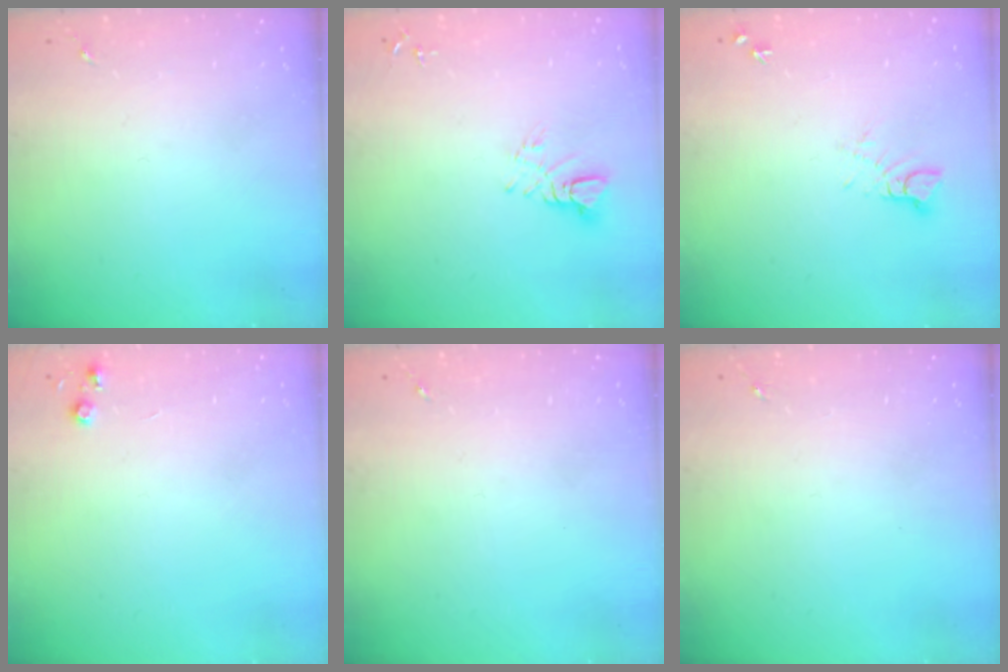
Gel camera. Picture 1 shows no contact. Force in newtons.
{"total": 5.6, "press": 5.6, "slide": 0.6}
{"total": 5.9, "press": 5.9, "slide": 0.6}
{"total": 3.8, "press": 3.7, "slide": 0.5}
{"total": 0.0}
{"total": 0.0}